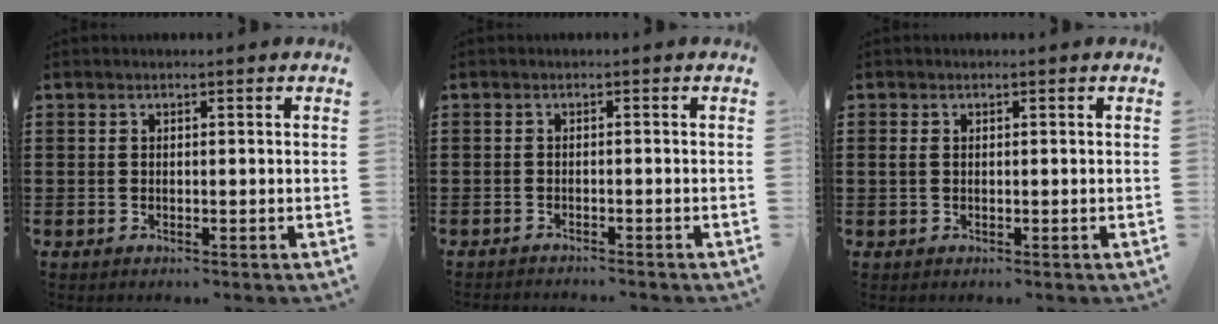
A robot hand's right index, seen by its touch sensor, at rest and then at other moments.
{"total": 1.0, "force": [-1.0, 0.0, 0.0], "torque": [-0.003, 0.001, -0.020]}
{"total": 1.0, "force": [0.1, 0.7, 0.7], "torque": [-0.025, 0.002, -0.001]}